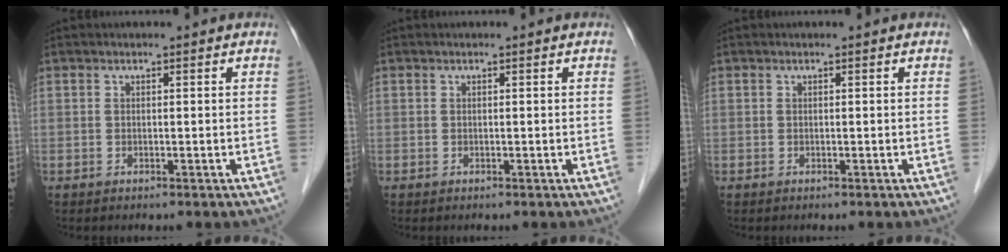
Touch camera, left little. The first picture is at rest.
{"total": 0.0}
{"total": 0.0}